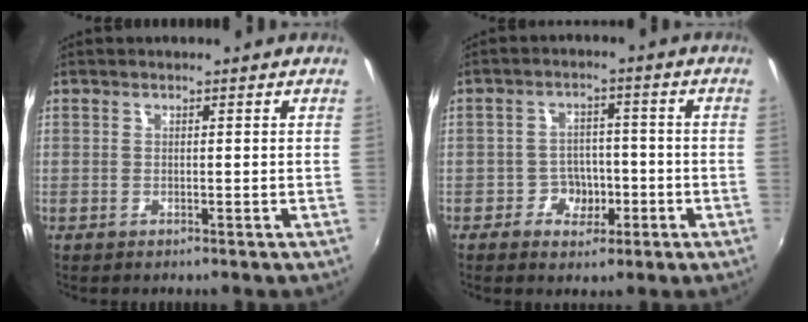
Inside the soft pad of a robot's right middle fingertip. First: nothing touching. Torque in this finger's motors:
{"motor_torque": [0.00, -0.28, 0.05, 0.00]}